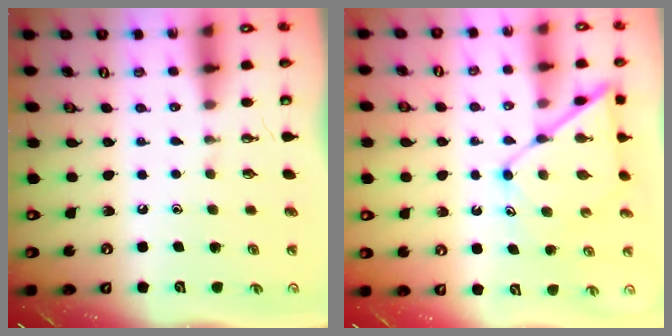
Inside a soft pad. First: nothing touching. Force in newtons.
{"total": 12.3, "press": 12.3, "slide": 1.1}